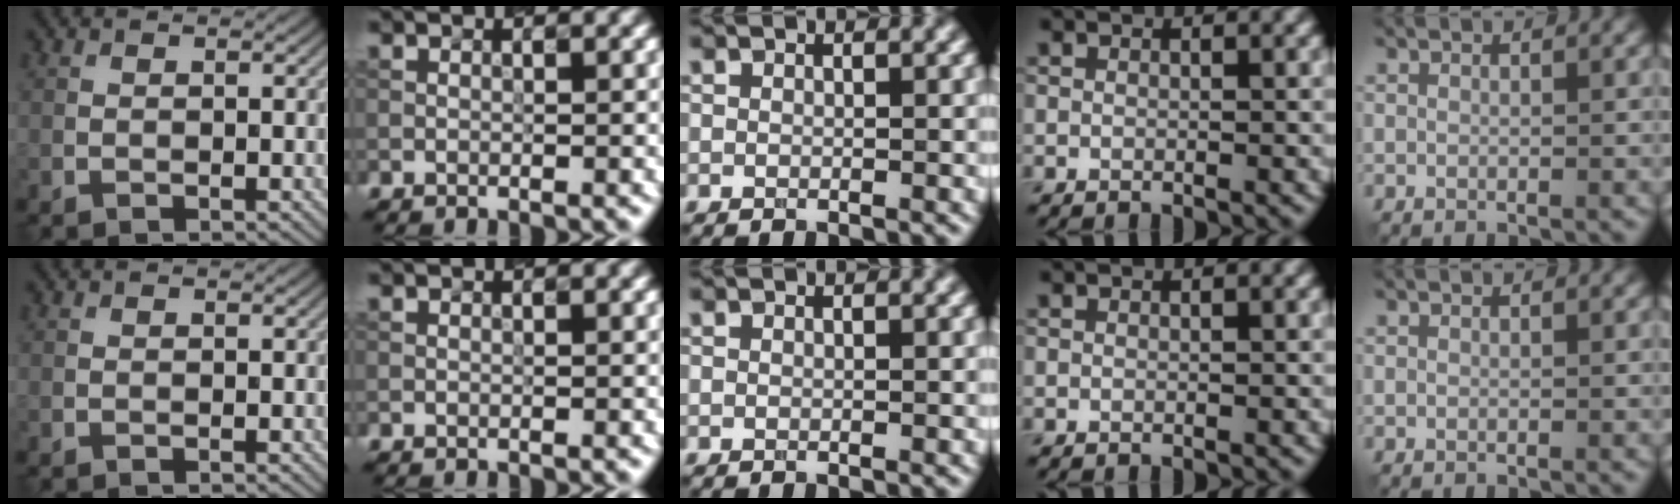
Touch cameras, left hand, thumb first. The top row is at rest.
{}